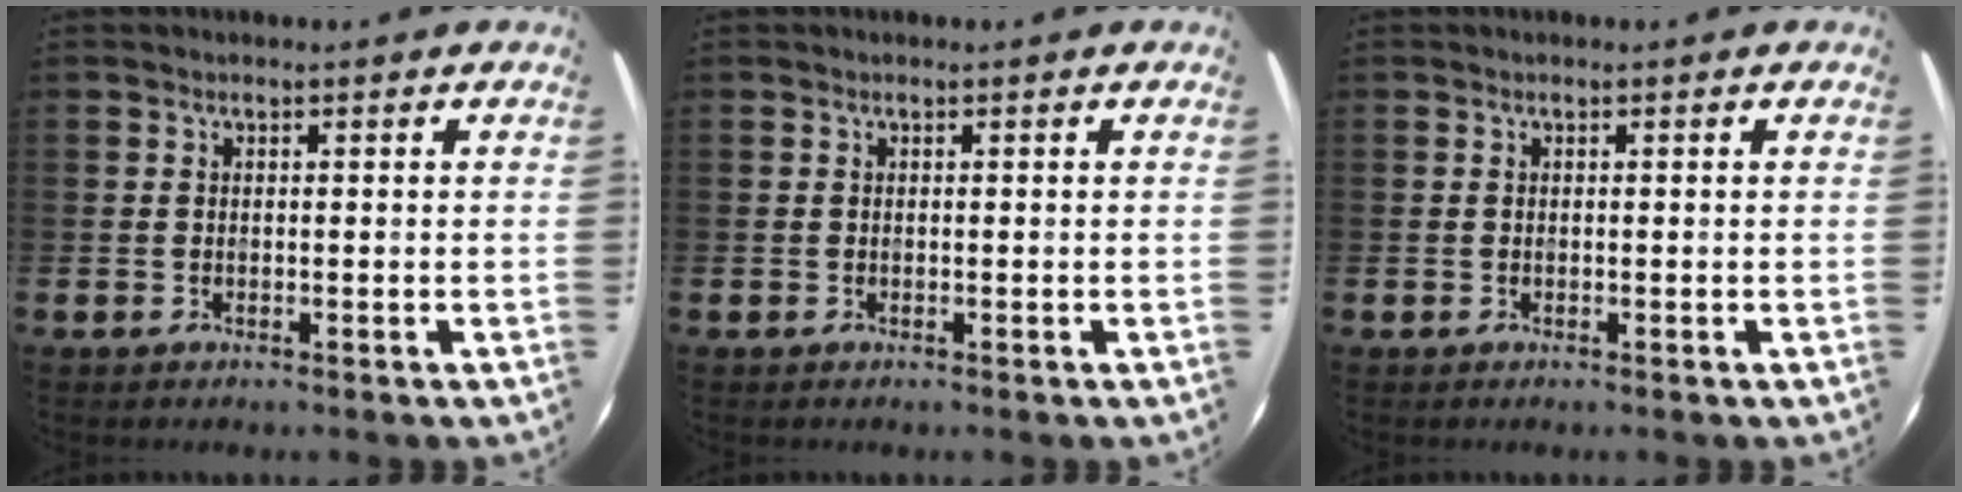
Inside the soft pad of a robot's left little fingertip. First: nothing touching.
{"total": 0.0}
{"total": 0.0}